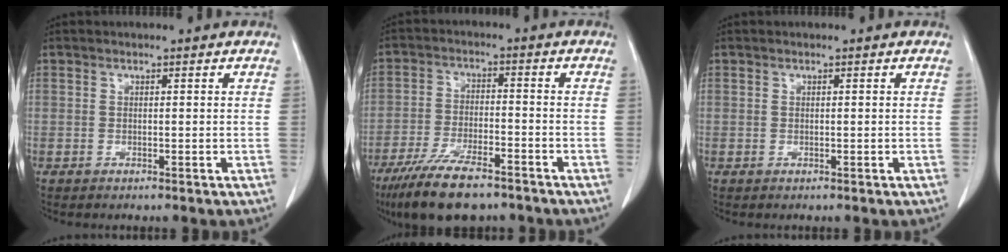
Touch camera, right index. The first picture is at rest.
{"total": 13.0, "force": [-9.6, 3.8, 7.9], "torque": [-0.150, -0.022, -0.167]}
{"total": 0.0}